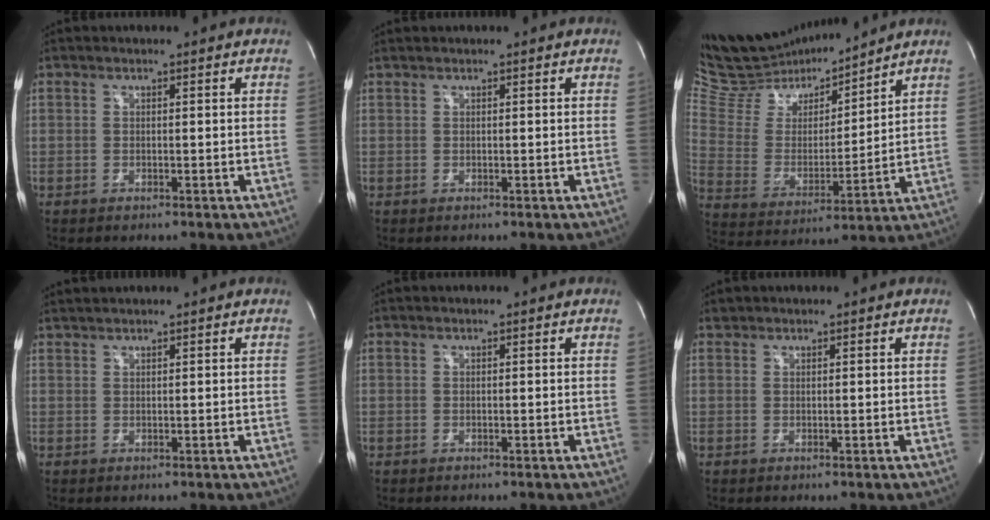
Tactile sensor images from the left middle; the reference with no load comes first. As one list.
[{"total": 0.0}, {"total": 17.3, "force": [16.2, 3.7, 4.6], "torque": [-0.089, -0.006, 0.295]}, {"total": 1.8, "force": [1.7, -0.2, 0.4], "torque": [-0.009, 0.013, 0.038]}, {"total": 0.0}, {"total": 0.7, "force": [0.6, 0.4, -0.1], "torque": [0.000, 0.008, 0.010]}]